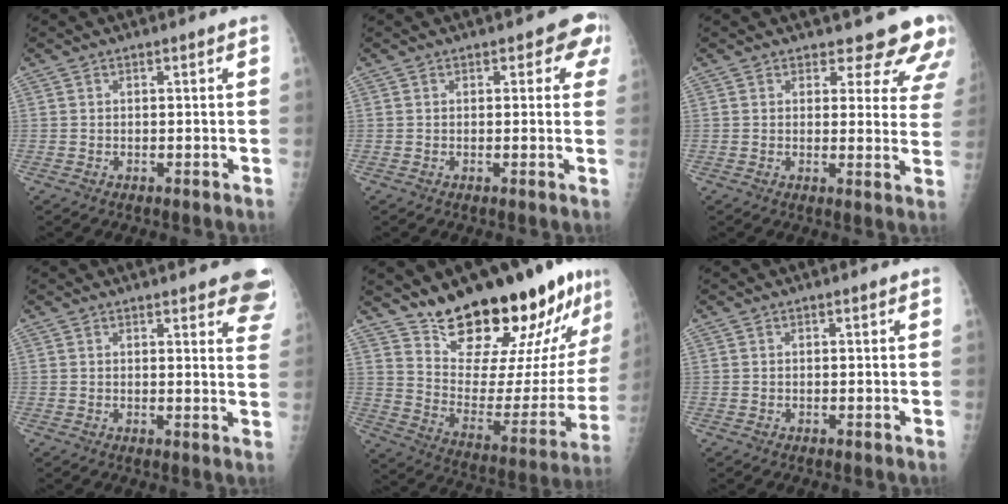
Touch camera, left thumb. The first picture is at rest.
{"total": 3.9, "force": [1.8, 2.4, 2.5], "torque": [0.012, -0.001, 0.010]}
{"total": 10.9, "force": [9.6, 4.4, 2.7], "torque": [0.020, -0.060, 0.086]}
{"total": 10.1, "force": [7.4, 2.9, 6.3], "torque": [-0.040, -0.028, 0.069]}
{"total": 25.6, "force": [19.5, 7.1, 14.9], "torque": [-0.188, -0.118, 0.298]}
{"total": 0.0}